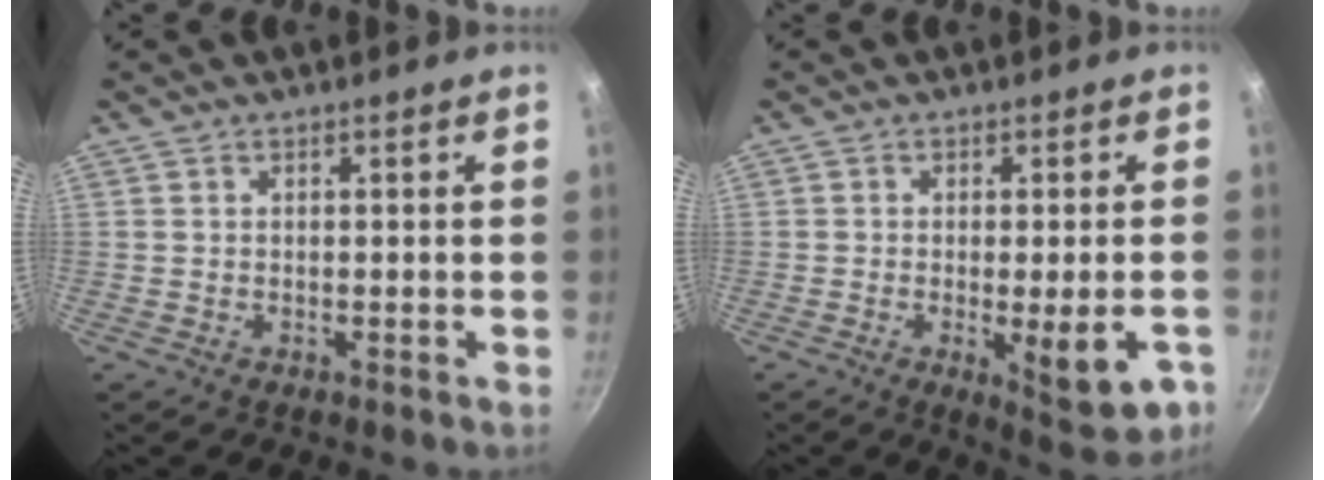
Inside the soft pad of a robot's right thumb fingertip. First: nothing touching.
{"total": 10.1, "force": [-3.2, 2.9, 9.1], "torque": [-0.105, -0.004, -0.034]}